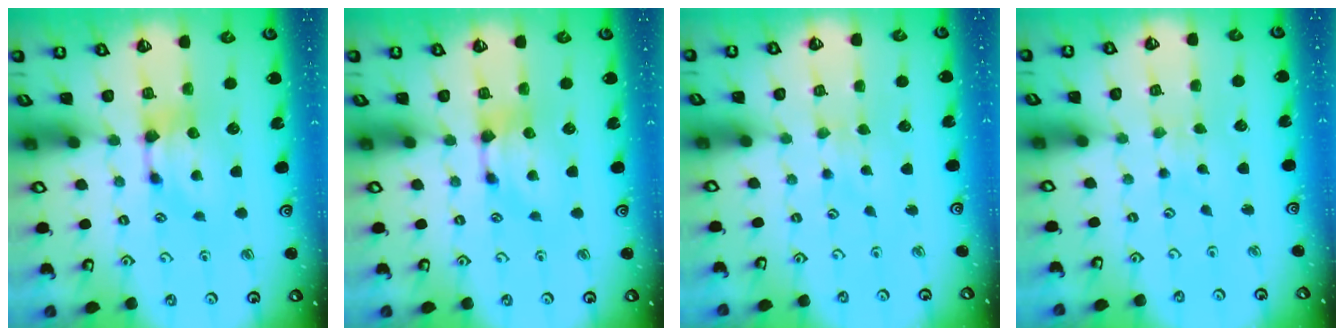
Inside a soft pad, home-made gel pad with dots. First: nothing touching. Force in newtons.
{"total": 0.0}
{"total": 2.5, "press": 2.5, "slide": 0.3}
{"total": 4.2, "press": 4.2, "slide": 0.1}